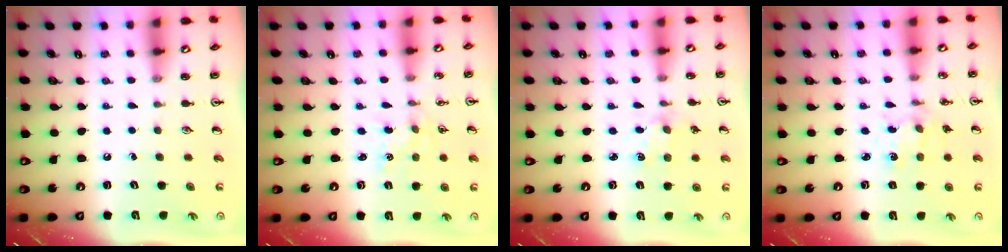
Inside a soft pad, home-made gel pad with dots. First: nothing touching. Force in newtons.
{"total": 0.7, "press": 0.6, "slide": 0.2}
{"total": 2.0, "press": 1.9, "slide": 0.3}
{"total": 1.8, "press": 1.7, "slide": 0.3}